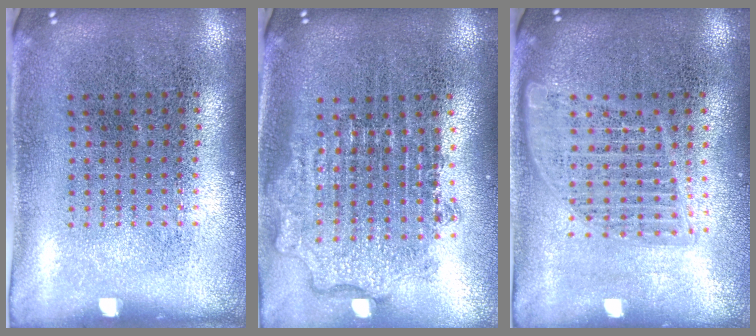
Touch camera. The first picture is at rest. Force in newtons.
{"total": 1.9, "press": 1.5, "slide": 1.2}
{"total": 1.5, "press": 1.4, "slide": 0.7}